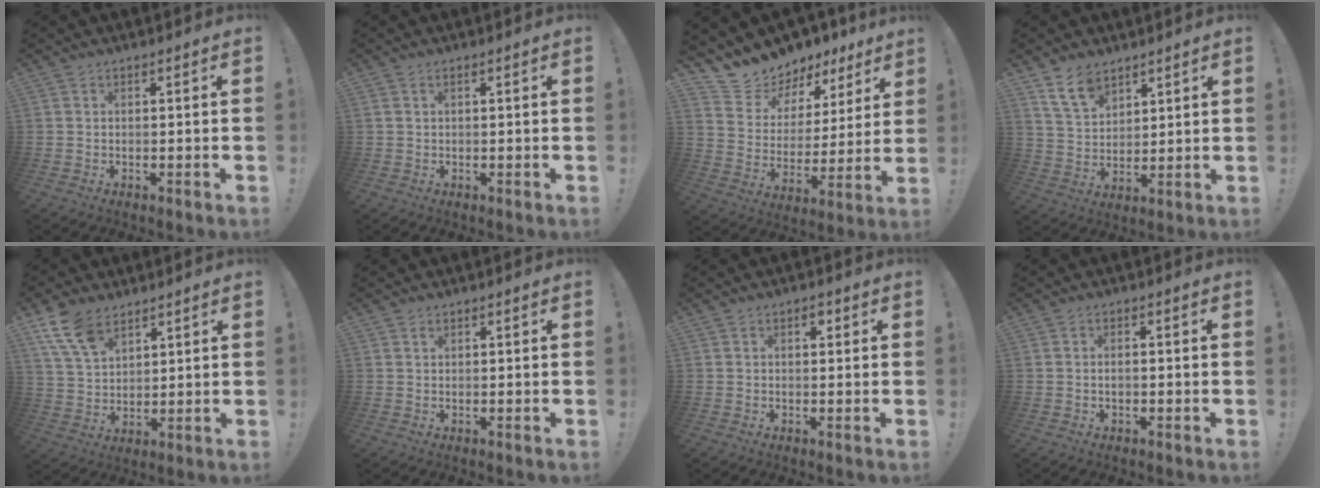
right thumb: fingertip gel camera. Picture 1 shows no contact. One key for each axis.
{"total": 0.8, "fx": 0.4, "fy": 0.4, "fz": 0.6, "tx": -0.017, "ty": 0.003, "tz": 0.008}
{"total": 10.6, "fx": 9.2, "fy": 5.1, "fz": 0.8, "tx": -0.030, "ty": -0.085, "tz": 0.167}
{"total": 9.4, "fx": 6.8, "fy": 5.2, "fz": 3.9, "tx": -0.079, "ty": -0.032, "tz": 0.134}
{"total": 10.8, "fx": 6.9, "fy": 6.3, "fz": 5.4, "tx": -0.104, "ty": -0.029, "tz": 0.136}
{"total": 0.8, "fx": 0.5, "fy": 0.5, "fz": 0.3, "tx": -0.002, "ty": -0.001, "tz": 0.009}
{"total": 1.8, "fx": 0.7, "fy": 1.1, "fz": 1.1, "tx": -0.008, "ty": 0.000, "tz": 0.009}
{"total": 1.3, "fx": -0.6, "fy": 0.5, "fz": 1.1, "tx": -0.027, "ty": 0.006, "tz": -0.010}